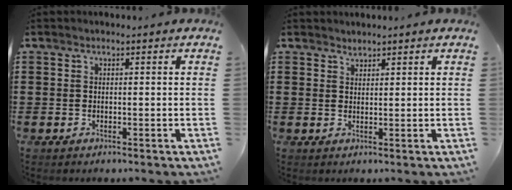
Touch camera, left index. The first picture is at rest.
{"total": 1.1, "force": [1.1, 0.1, -0.2], "torque": [0.001, -0.002, 0.023]}